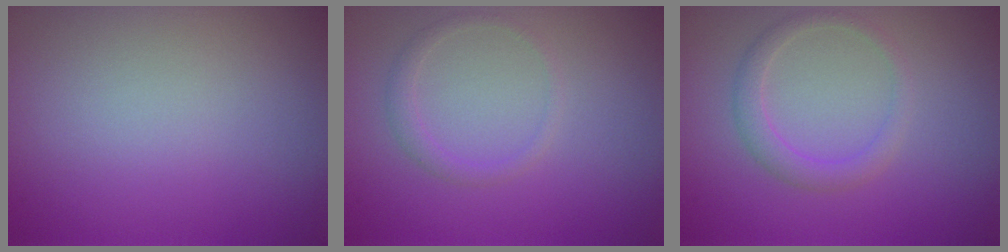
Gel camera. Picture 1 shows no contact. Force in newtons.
{"total": 1.2, "press": 1.1, "slide": 0.1}
{"total": 2.0, "press": 2.0, "slide": 0.1}